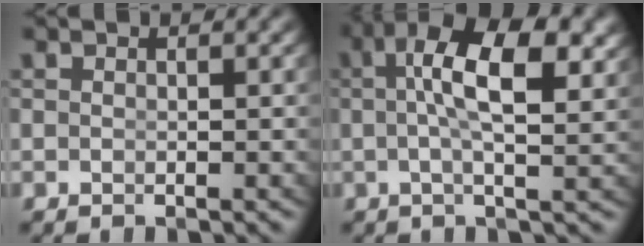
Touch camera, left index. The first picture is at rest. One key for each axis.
{"total": 7.5, "fx": 1.7, "fy": 2.5, "fz": 6.9, "tx": -0.116, "ty": 0.005, "tz": 0.023}